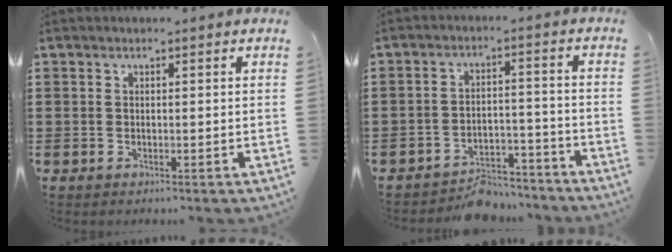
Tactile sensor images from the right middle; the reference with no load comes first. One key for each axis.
{"total": 6.3, "fx": -6.0, "fy": 1.6, "fz": 1.1, "tx": -0.011, "ty": 0.021, "tz": -0.117}